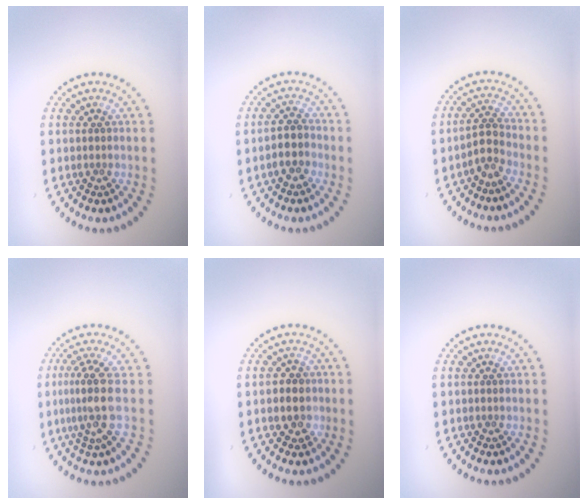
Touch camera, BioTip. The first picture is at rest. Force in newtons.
{"total": 2.4, "press": 2.1, "slide": 1.1}
{"total": 1.7, "press": 1.4, "slide": 1.1}
{"total": 3.3, "press": 2.5, "slide": 2.1}
{"total": 2.5, "press": 2.4, "slide": 0.8}
{"total": 0.0}